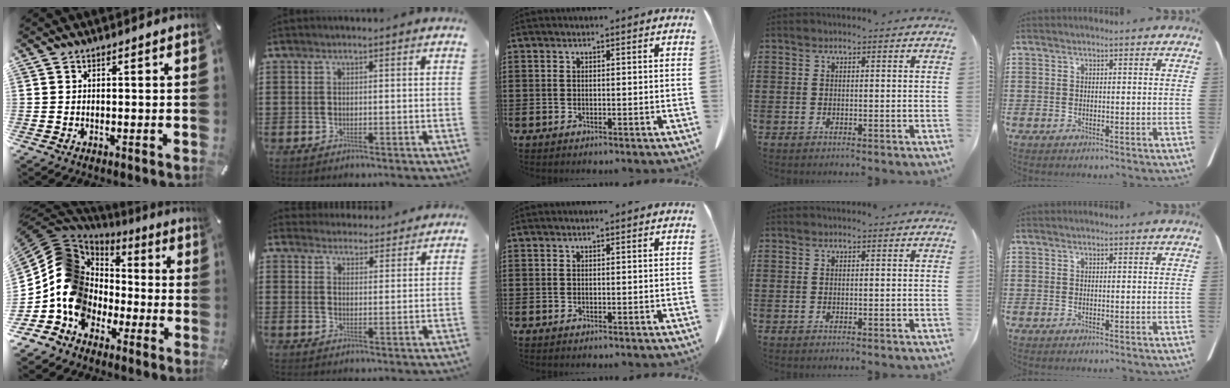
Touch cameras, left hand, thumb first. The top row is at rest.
{"thumb": {"total": 14.6, "force": [-3.3, 13.2, 5.4], "torque": [-0.146, 0.000, -0.058]}, "index": {"total": 4.1, "force": [4.1, 0.4, 0.0], "torque": [-0.014, -0.018, 0.075]}}